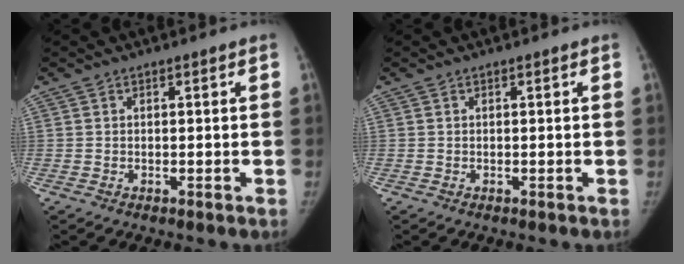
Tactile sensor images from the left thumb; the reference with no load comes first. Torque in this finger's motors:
{"motor_torque": [0.08, -0.01, 0.22, -0.03, 0.04]}